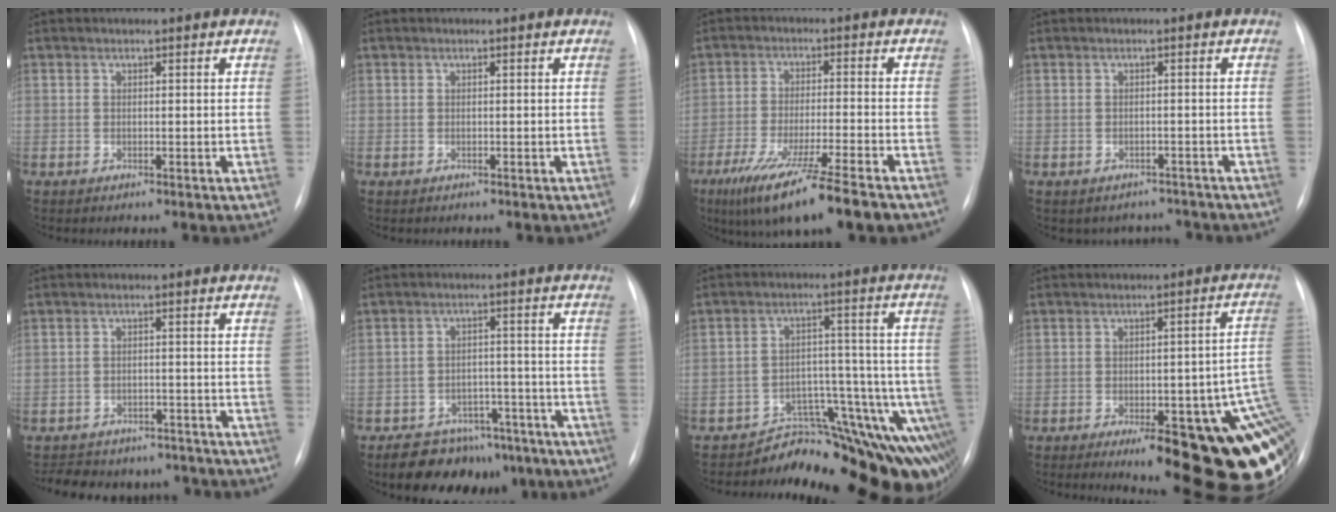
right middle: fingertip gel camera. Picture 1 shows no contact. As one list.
[{"total": 0.6, "force": [-0.2, 0.5, -0.1], "torque": [0.006, 0.007, -0.007]}, {"total": 13.1, "force": [-8.9, 0.4, 9.6], "torque": [-0.168, -0.039, -0.145]}, {"total": 4.5, "force": [-3.8, 2.3, -0.5], "torque": [0.014, 0.024, -0.046]}, {"total": 13.3, "force": [-11.6, 5.8, 3.1], "torque": [-0.065, 0.014, -0.139]}, {"total": 15.0, "force": [-10.9, 8.3, 6.2], "torque": [-0.075, 0.020, -0.140]}, {"total": 14.0, "force": [-11.6, 4.7, 6.3], "torque": [-0.025, 0.065, -0.142]}, {"total": 25.1, "force": [-10.0, 7.0, 21.9], "torque": [-0.156, 0.005, -0.114]}]